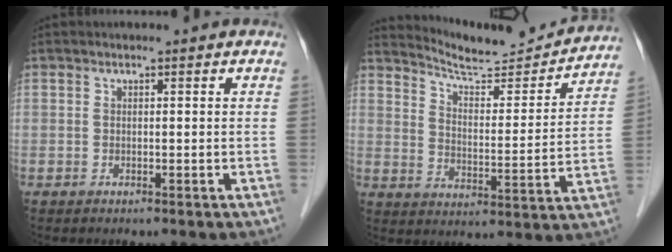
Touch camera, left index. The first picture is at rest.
{"total": 14.2, "force": [14.0, 0.3, 2.3], "torque": [-0.043, -0.026, 0.199]}